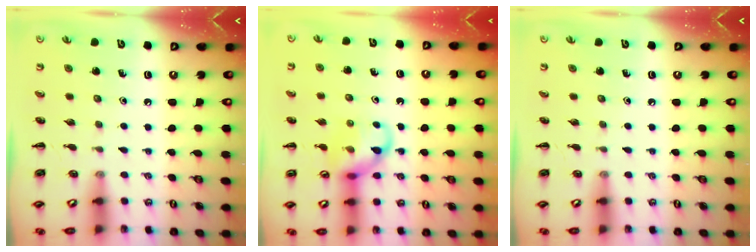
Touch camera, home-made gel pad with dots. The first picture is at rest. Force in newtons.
{"total": 11.1, "press": 11.0, "slide": 1.3}
{"total": 0.0}